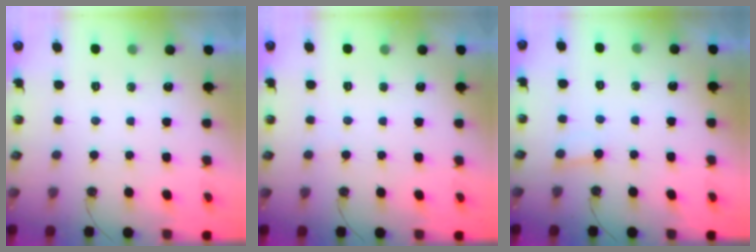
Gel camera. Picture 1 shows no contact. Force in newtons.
{"total": 2.5, "press": 2.5, "slide": 0.3}
{"total": 2.9, "press": 2.9, "slide": 0.2}